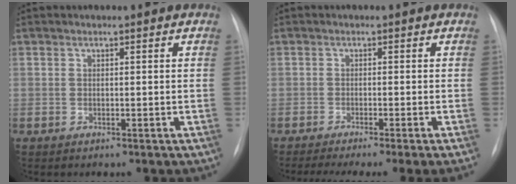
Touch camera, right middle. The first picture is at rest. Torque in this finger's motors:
{"motor_torque": [1.07, -1.07, 0.18, 0.07]}